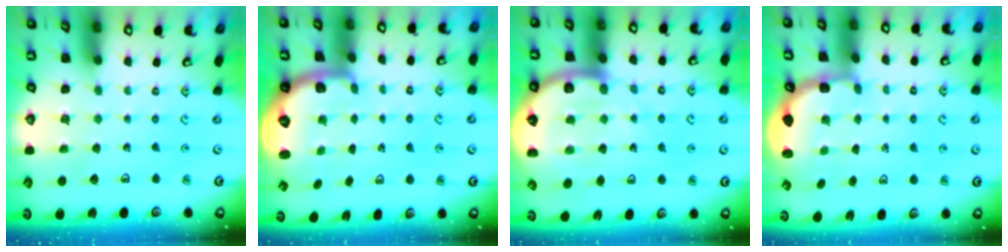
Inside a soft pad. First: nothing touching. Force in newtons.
{"total": 1.9, "press": 1.8, "slide": 0.4}
{"total": 10.4, "press": 10.4, "slide": 1.2}
{"total": 2.9, "press": 2.5, "slide": 1.4}